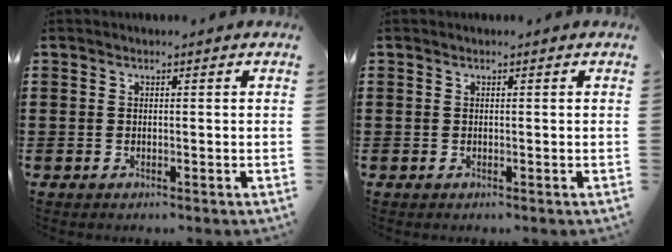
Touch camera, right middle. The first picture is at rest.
{"total": 0.0}